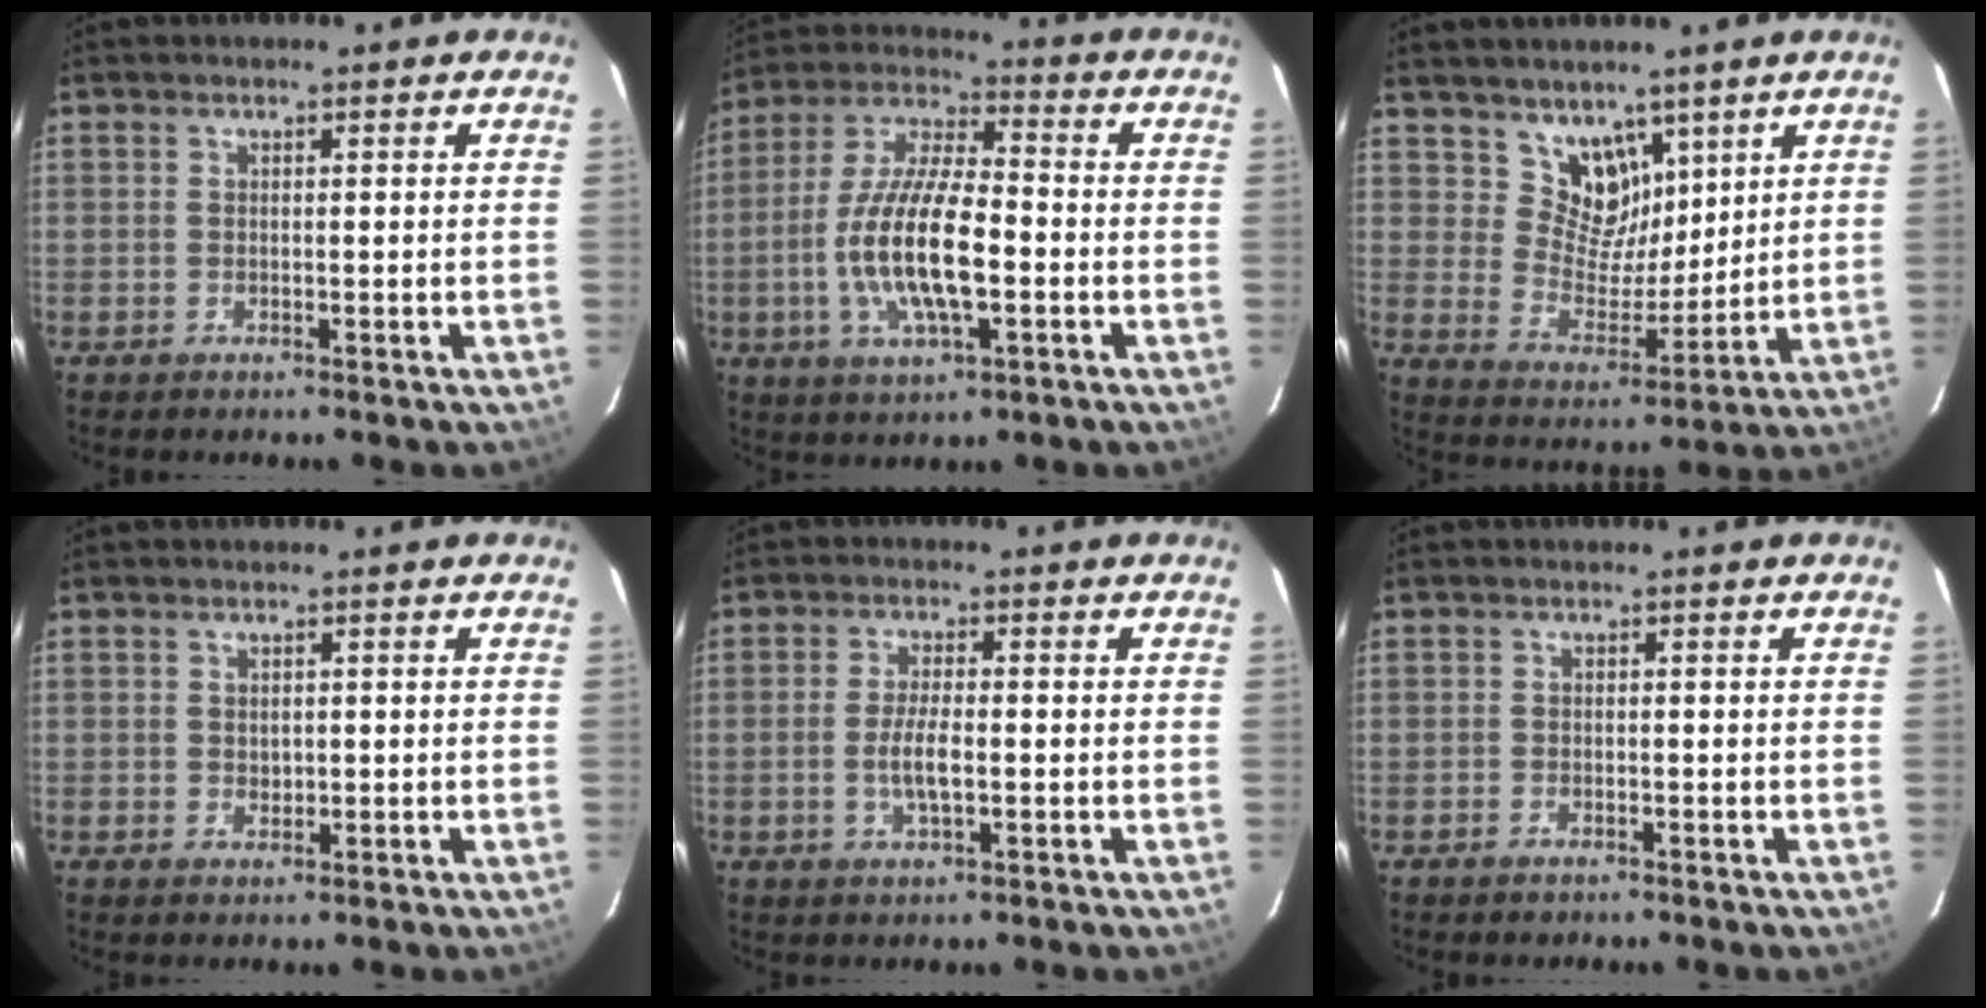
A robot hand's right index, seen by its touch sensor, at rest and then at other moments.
{"total": 15.7, "force": [-3.3, 5.1, 14.5], "torque": [-0.293, -0.004, -0.064]}
{"total": 9.0, "force": [6.0, 6.1, 2.6], "torque": [-0.034, -0.008, 0.118]}
{"total": 1.4, "force": [0.1, 1.2, 0.6], "torque": [-0.007, 0.000, 0.004]}
{"total": 4.7, "force": [-1.0, 1.2, 4.4], "torque": [-0.087, -0.004, -0.018]}
{"total": 1.2, "force": [-0.9, 0.7, 0.3], "torque": [-0.007, 0.002, -0.015]}